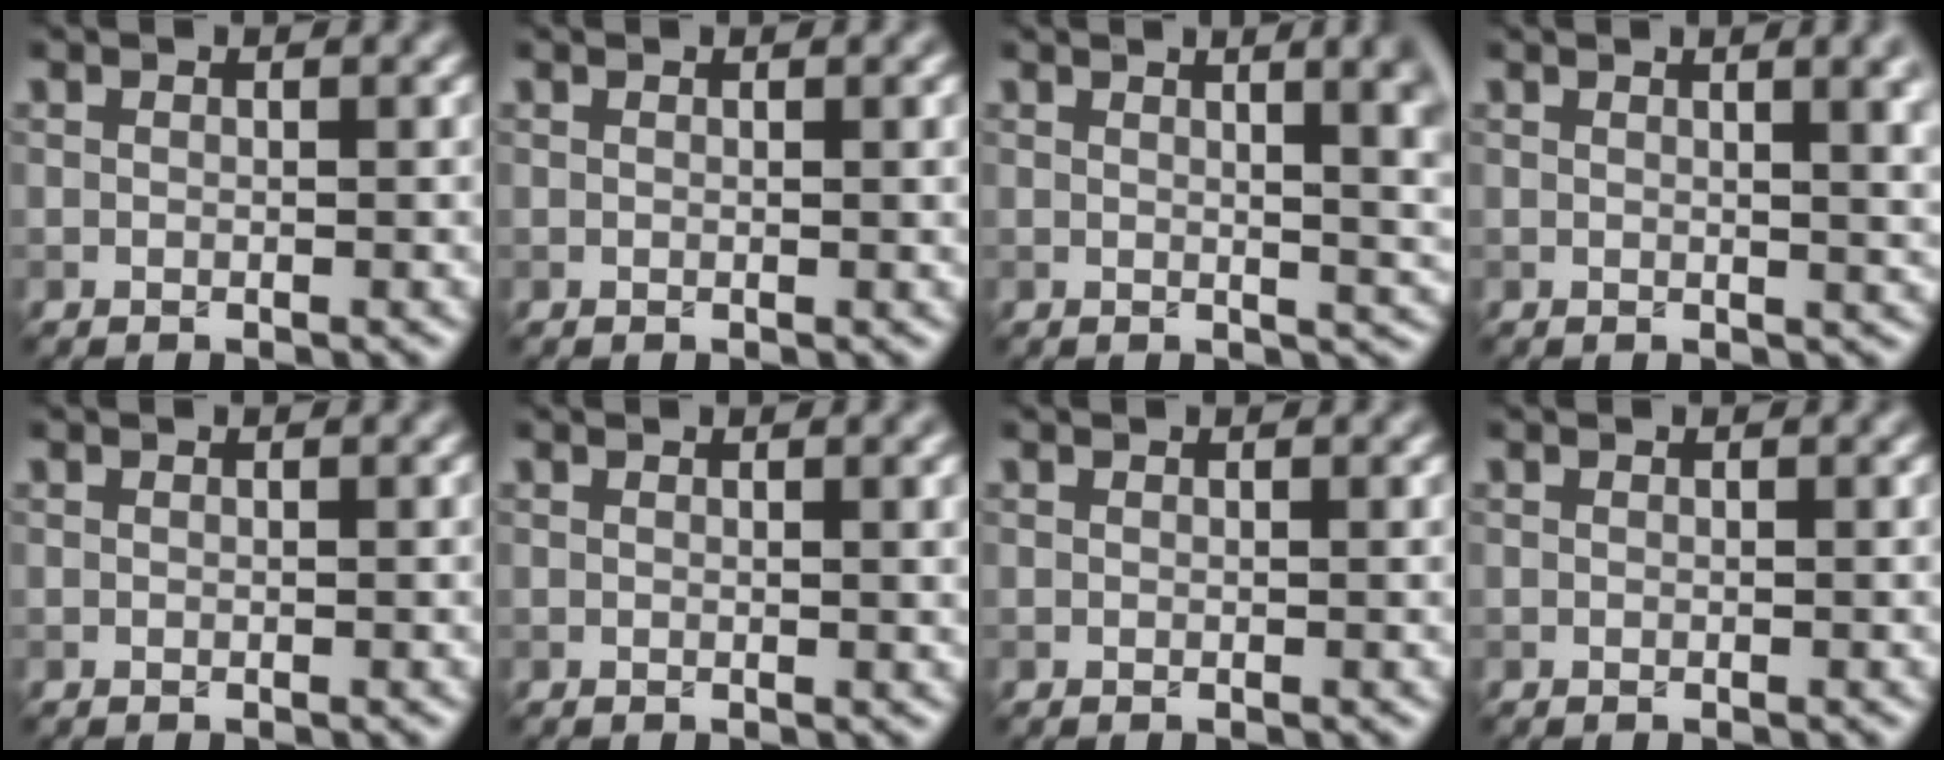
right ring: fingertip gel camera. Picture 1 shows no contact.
{"total": 1.1, "force": [0.5, 0.3, 1.0], "torque": [-0.007, 0.005, 0.006]}
{"total": 10.9, "force": [3.1, 4.9, 9.2], "torque": [-0.048, 0.049, 0.014]}
{"total": 7.6, "force": [2.8, 3.1, 6.4], "torque": [-0.030, 0.027, 0.021]}
{"total": 0.0}
{"total": 2.2, "force": [0.8, 0.7, 2.0], "torque": [-0.013, 0.007, 0.008]}
{"total": 0.0}
{"total": 0.0}